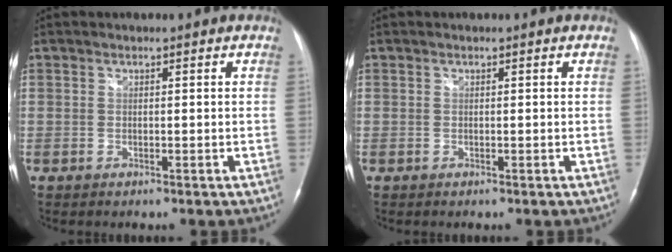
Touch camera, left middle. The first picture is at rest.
{"total": 0.0}